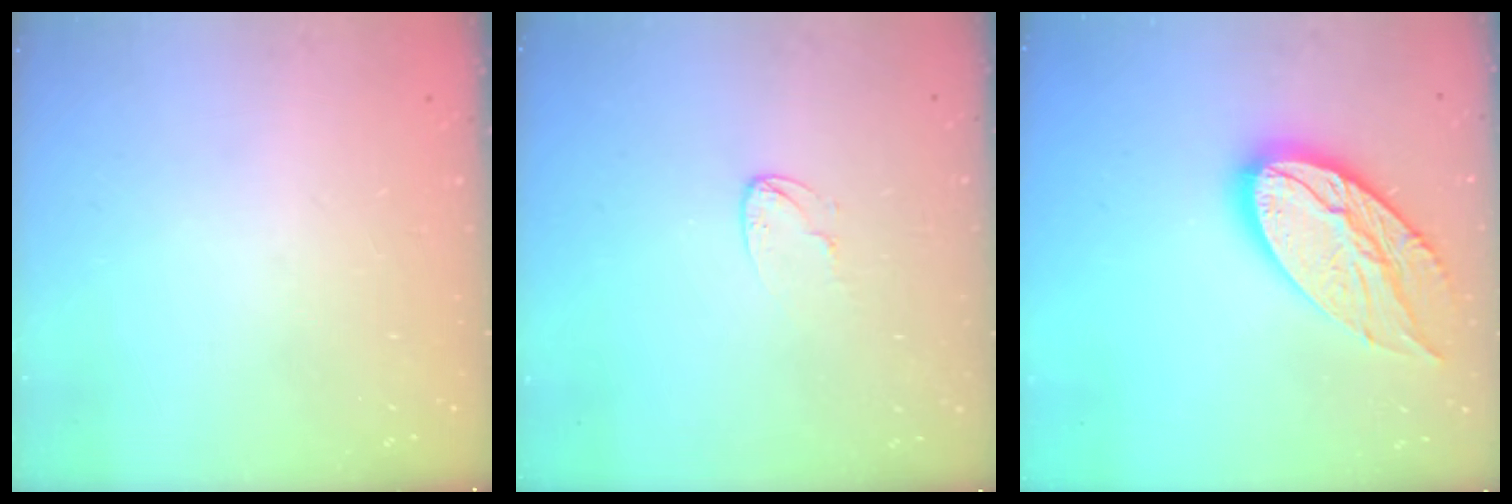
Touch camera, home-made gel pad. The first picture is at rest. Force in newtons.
{"total": 4.2, "press": 4.2, "slide": 0.4}
{"total": 18.4, "press": 18.3, "slide": 1.4}